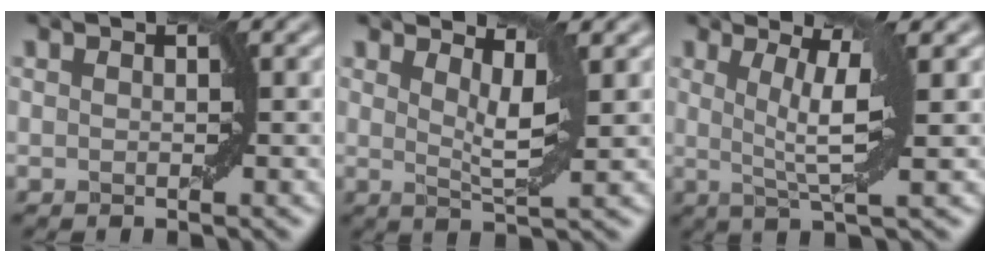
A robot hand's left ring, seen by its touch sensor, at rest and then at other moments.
{"total": 2.8, "force": [1.6, 0.5, 2.3], "torque": [-0.042, 0.001, 0.029]}
{"total": 4.1, "force": [0.3, 0.5, 4.1], "torque": [-0.080, 0.001, 0.012]}